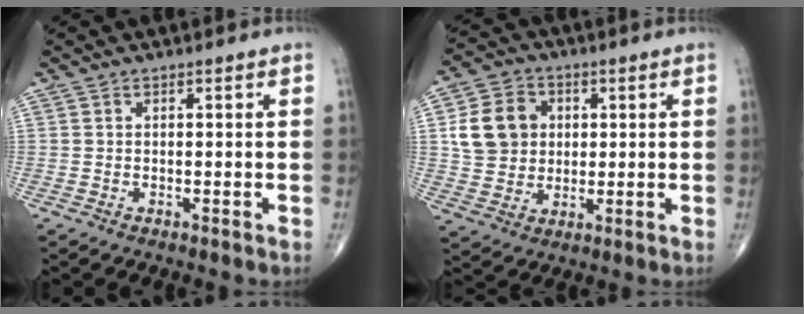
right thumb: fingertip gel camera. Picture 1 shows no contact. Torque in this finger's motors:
{"motor_torque": [-0.25, 0.35, 0.03, -0.03, 0.18]}